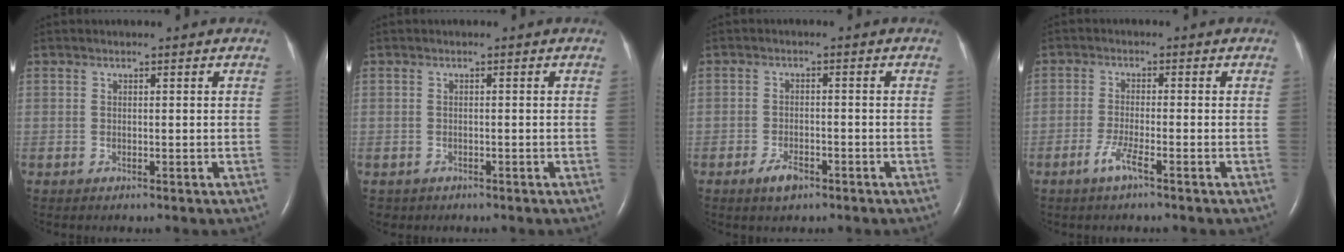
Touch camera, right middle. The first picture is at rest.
{"total": 1.1, "force": [-0.7, 0.9, 0.0], "torque": [-0.009, 0.003, -0.006]}
{"total": 3.1, "force": [-2.0, 1.3, 2.0], "torque": [-0.042, 0.000, -0.033]}
{"total": 3.1, "force": [-1.9, -0.1, 2.5], "torque": [-0.056, -0.006, -0.041]}